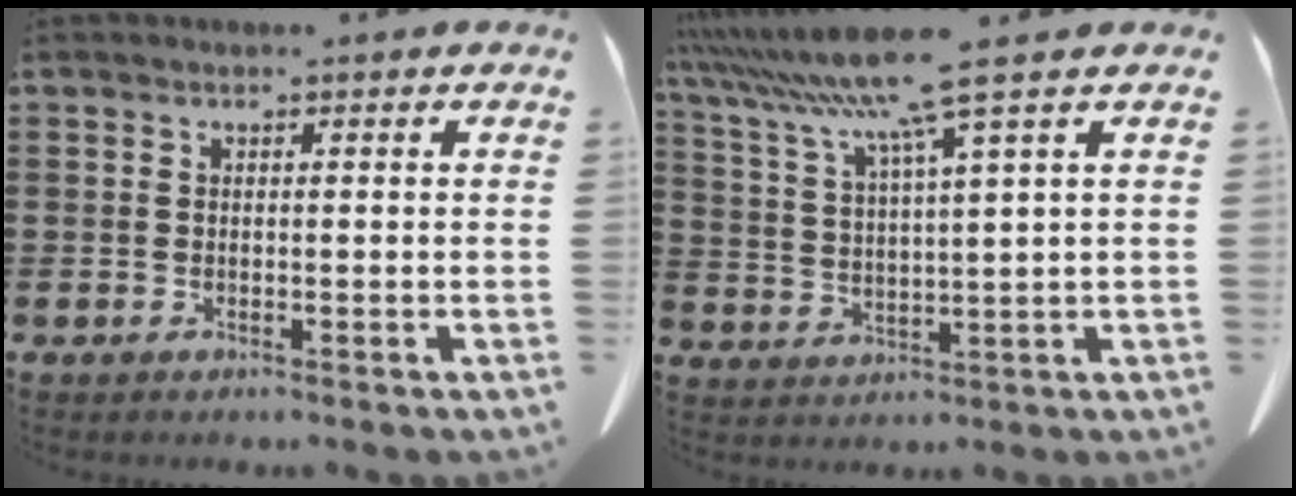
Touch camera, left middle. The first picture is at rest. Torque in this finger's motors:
{"motor_torque": [1.07, -1.07, 1.06, 0.21]}